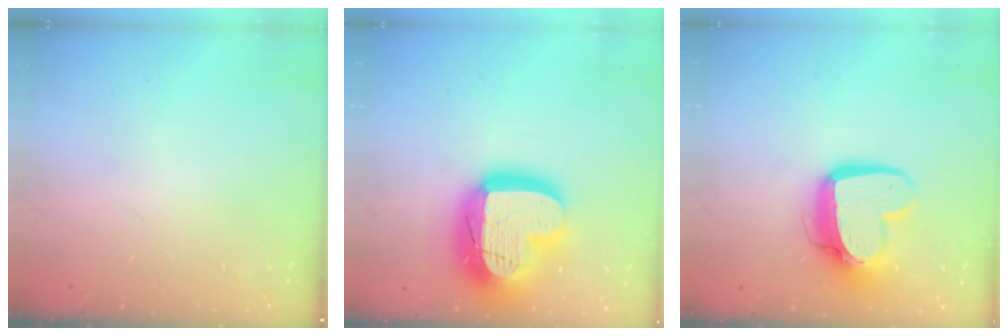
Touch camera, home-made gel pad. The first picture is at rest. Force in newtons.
{"total": 26.0, "press": 25.9, "slide": 2.1}
{"total": 14.7, "press": 14.6, "slide": 1.4}